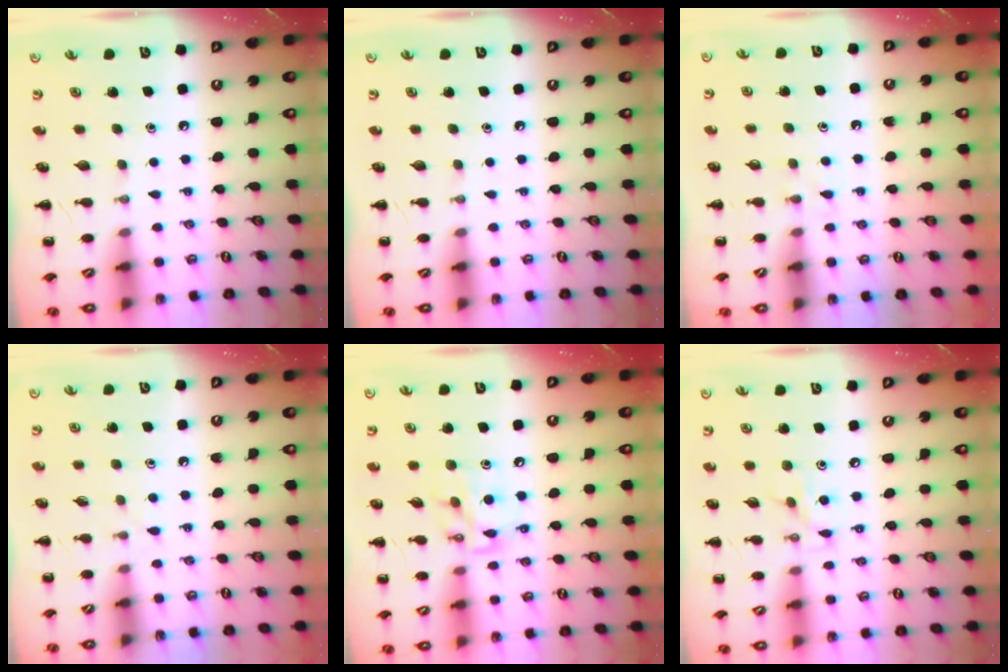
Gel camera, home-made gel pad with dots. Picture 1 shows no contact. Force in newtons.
{"total": 0.0}
{"total": 3.0, "press": 2.7, "slide": 1.2}
{"total": 4.3, "press": 4.1, "slide": 1.6}
{"total": 10.4, "press": 10.3, "slide": 1.1}
{"total": 5.9, "press": 5.8, "slide": 1.0}